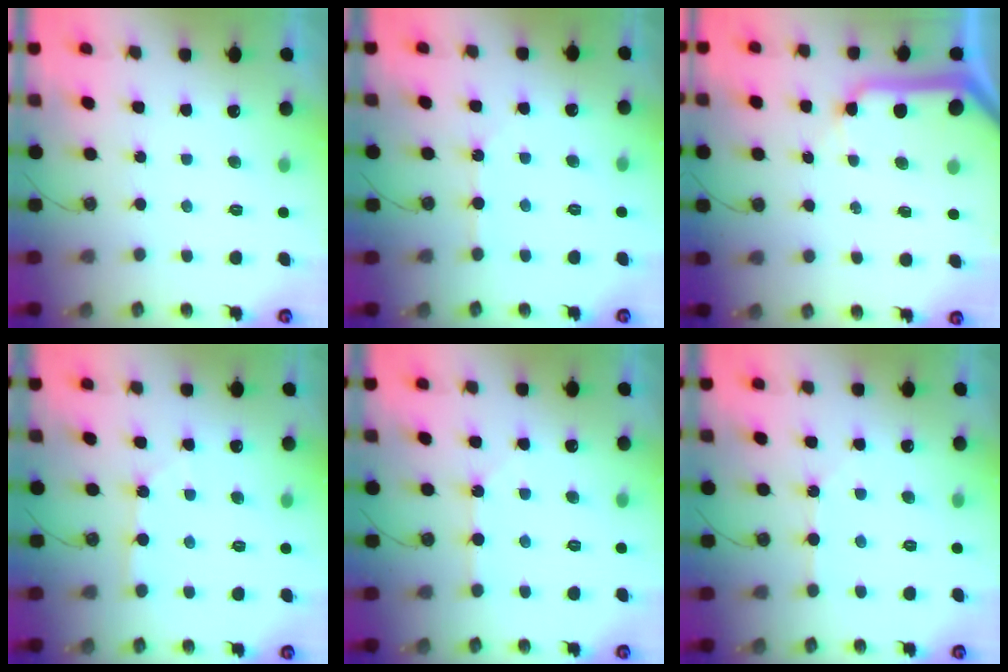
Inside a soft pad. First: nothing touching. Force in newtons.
{"total": 3.3, "press": 3.3, "slide": 0.3}
{"total": 11.4, "press": 11.3, "slide": 1.6}
{"total": 1.9, "press": 1.9, "slide": 0.1}
{"total": 1.3, "press": 1.3, "slide": 0.2}
{"total": 2.4, "press": 2.4, "slide": 0.4}